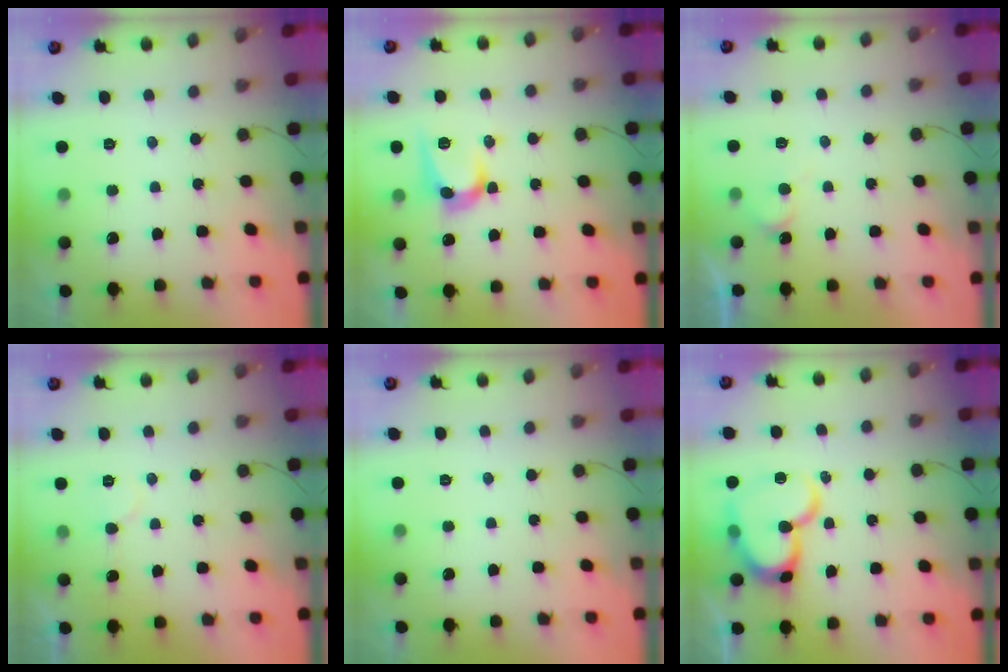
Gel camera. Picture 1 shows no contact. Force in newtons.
{"total": 10.3, "press": 10.2, "slide": 0.7}
{"total": 4.3, "press": 4.2, "slide": 0.5}
{"total": 5.1, "press": 5.1, "slide": 0.3}
{"total": 0.0}
{"total": 17.3, "press": 17.3, "slide": 1.5}